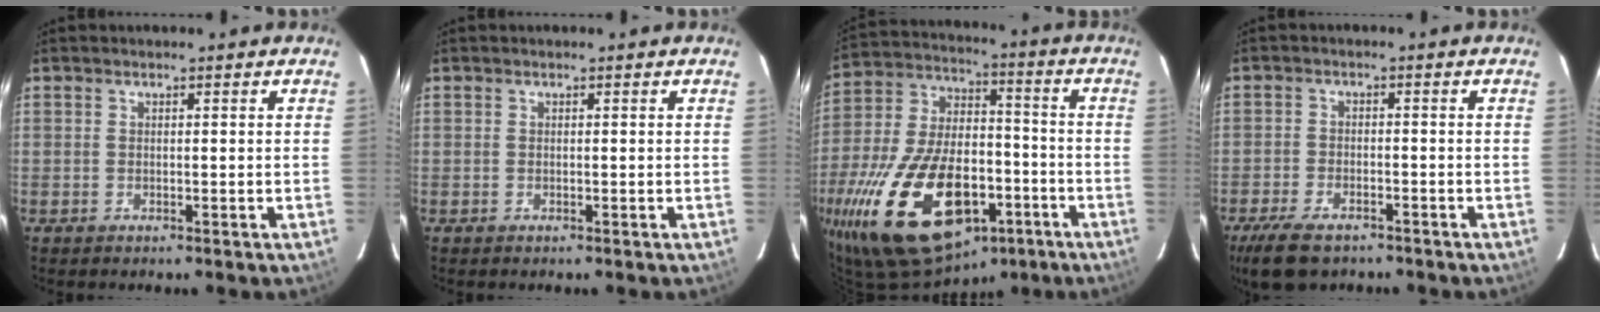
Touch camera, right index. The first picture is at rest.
{"total": 0.0}
{"total": 30.6, "force": [-14.9, 15.7, 21.6], "torque": [-0.443, -0.020, -0.231]}
{"total": 9.0, "force": [-6.6, 3.9, 4.6], "torque": [-0.121, -0.017, -0.120]}